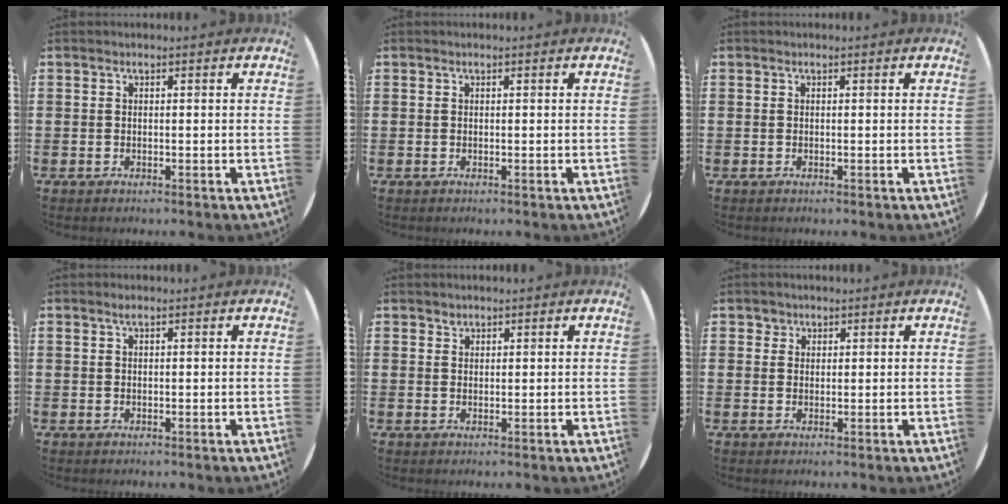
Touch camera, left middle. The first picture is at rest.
{"total": 0.0}
{"total": 0.0}
{"total": 0.7, "force": [0.5, 0.2, 0.5], "torque": [-0.010, 0.002, 0.009]}
{"total": 1.0, "force": [0.9, 0.4, -0.1], "torque": [0.009, -0.001, 0.016]}
{"total": 1.6, "force": [1.2, 1.0, 0.0], "torque": [0.015, -0.004, 0.021]}